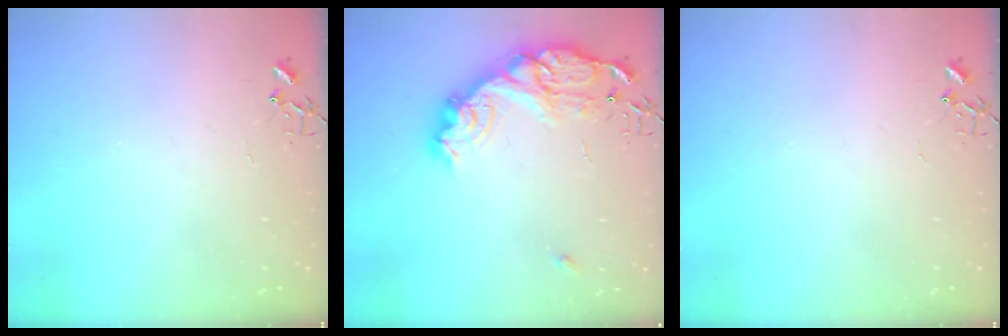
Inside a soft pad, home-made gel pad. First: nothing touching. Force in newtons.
{"total": 18.7, "press": 18.7, "slide": 1.3}
{"total": 0.0}